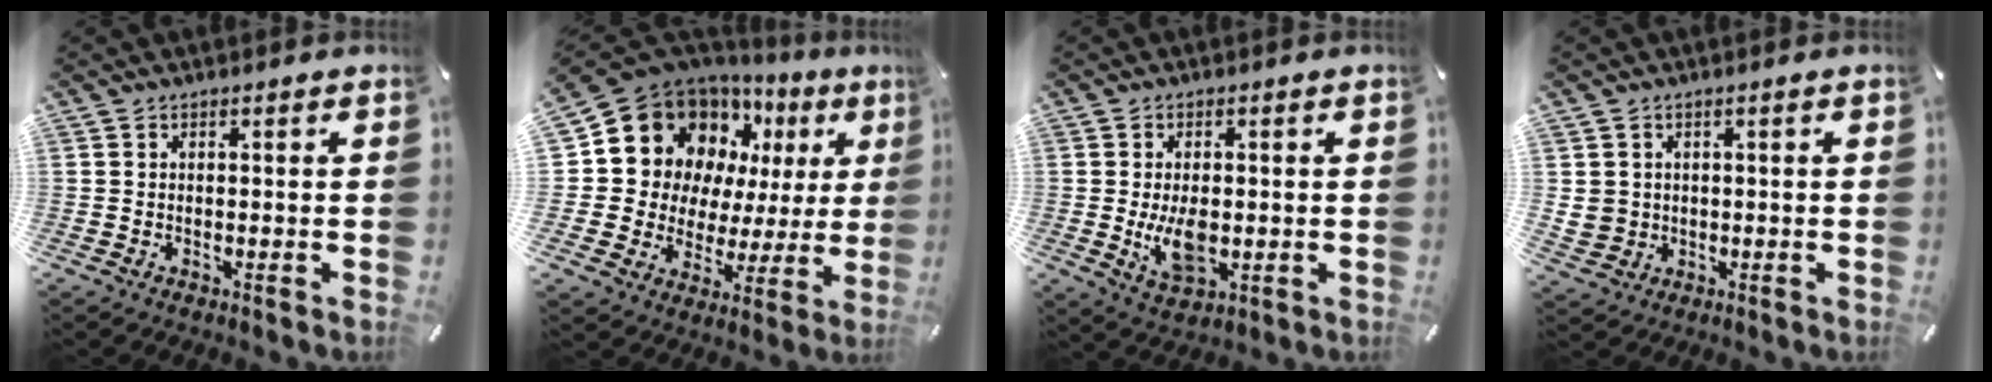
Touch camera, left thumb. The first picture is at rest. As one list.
[{"total": 16.5, "force": [8.0, 13.2, 5.9], "torque": [-0.096, -0.070, 0.154]}, {"total": 8.1, "force": [-0.6, 4.7, 6.6], "torque": [-0.130, -0.009, -0.014]}, {"total": 4.3, "force": [0.6, 4.2, 0.9], "torque": [-0.022, 0.003, 0.012]}]